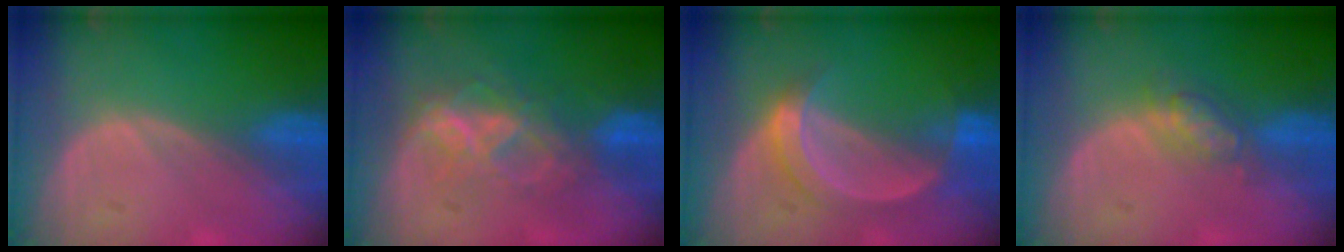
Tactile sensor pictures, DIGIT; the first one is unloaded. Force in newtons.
{"total": 6.3, "press": 6.2, "slide": 0.6}
{"total": 5.9, "press": 5.5, "slide": 2.1}
{"total": 4.6, "press": 4.1, "slide": 2.2}